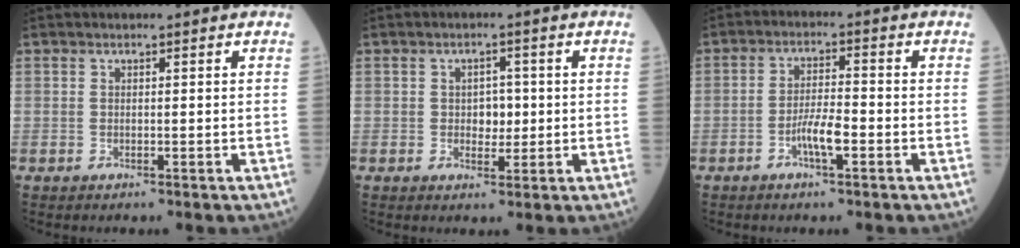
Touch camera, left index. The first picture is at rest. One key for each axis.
{"total": 3.2, "fx": 0.0, "fy": 2.1, "fz": 2.3, "tx": -0.029, "ty": 0.006, "tz": 0.002}
{"total": 4.6, "fx": -2.1, "fy": 0.8, "fz": 4.0, "tx": -0.080, "ty": 0.002, "tz": -0.041}